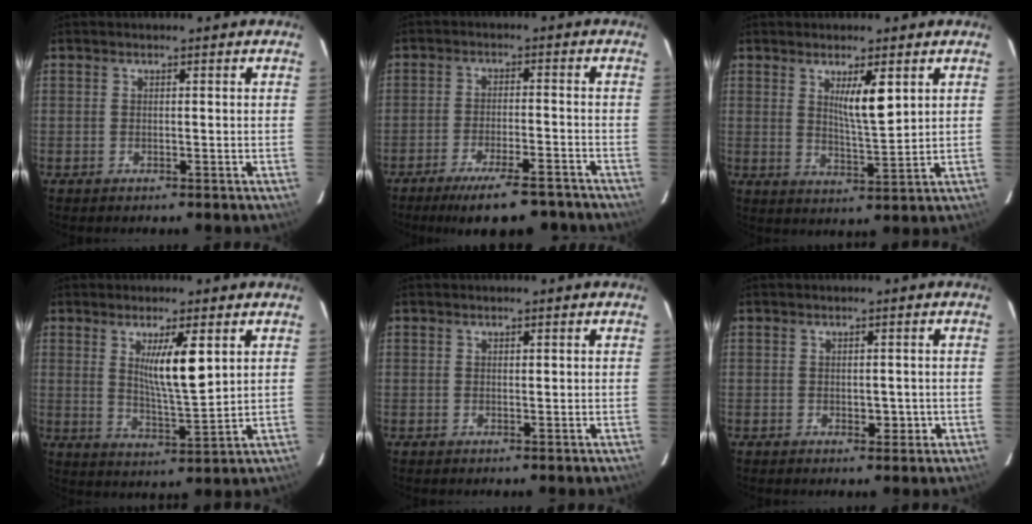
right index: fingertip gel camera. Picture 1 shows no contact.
{"total": 12.5, "force": [-10.1, 2.3, 6.9], "torque": [-0.107, -0.008, -0.154]}
{"total": 6.3, "force": [2.5, 1.1, 5.7], "torque": [-0.099, -0.009, 0.047]}
{"total": 8.5, "force": [2.9, 1.1, 7.9], "torque": [-0.138, -0.012, 0.054]}
{"total": 0.7, "force": [0.2, 0.3, 0.6], "torque": [-0.013, 0.001, 0.004]}
{"total": 2.5, "force": [-0.6, 1.5, 1.9], "torque": [-0.030, 0.002, -0.002]}